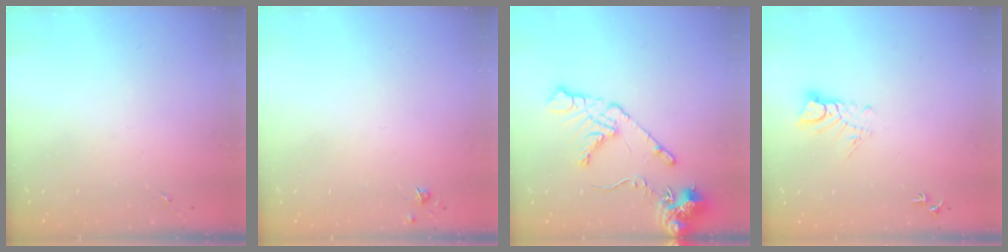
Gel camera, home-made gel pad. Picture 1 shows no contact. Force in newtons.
{"total": 3.3, "press": 3.3, "slide": 0.5}
{"total": 13.0, "press": 12.9, "slide": 1.7}
{"total": 5.1, "press": 5.1, "slide": 0.2}